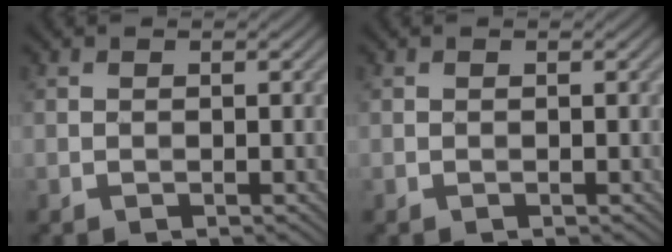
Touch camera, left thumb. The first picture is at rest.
{"total": 0.0}